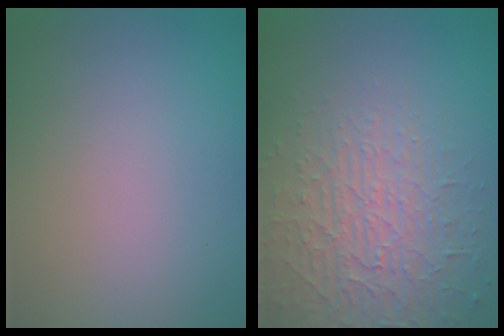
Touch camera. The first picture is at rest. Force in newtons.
{"total": 4.6, "press": 4.1, "slide": 2.2}